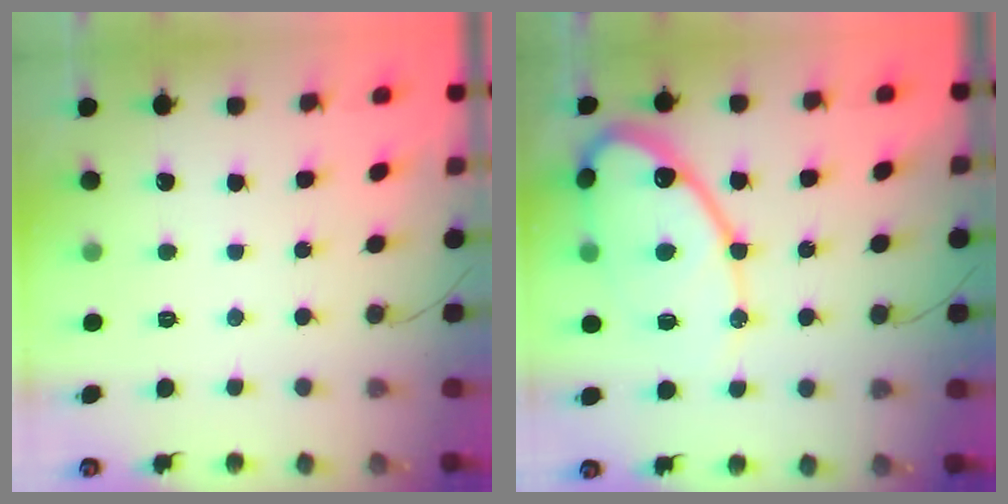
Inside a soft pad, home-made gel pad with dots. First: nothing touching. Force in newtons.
{"total": 15.7, "press": 15.7, "slide": 1.1}